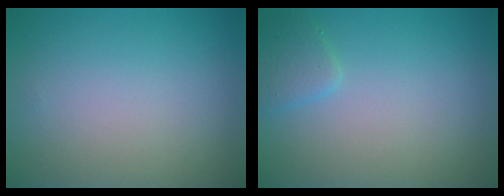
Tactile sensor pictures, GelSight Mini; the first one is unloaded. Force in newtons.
{"total": 1.5, "press": 1.5, "slide": 0.1}